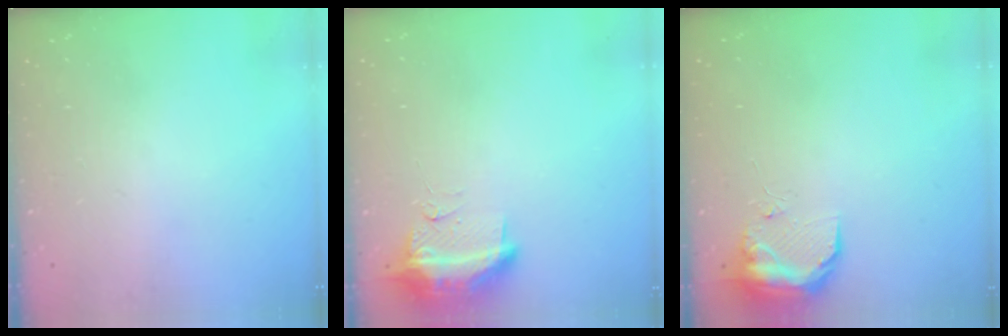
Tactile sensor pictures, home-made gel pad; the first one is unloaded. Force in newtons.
{"total": 19.1, "press": 13.0, "slide": 14.0}
{"total": 17.0, "press": 11.4, "slide": 12.7}